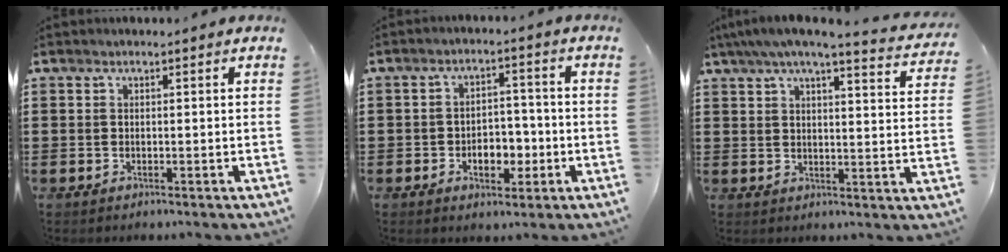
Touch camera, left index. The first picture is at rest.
{"total": 5.2, "force": [-1.8, 3.4, 3.5], "torque": [-0.057, 0.008, -0.035]}
{"total": 5.2, "force": [4.2, 0.2, 3.1], "torque": [-0.079, -0.019, 0.068]}